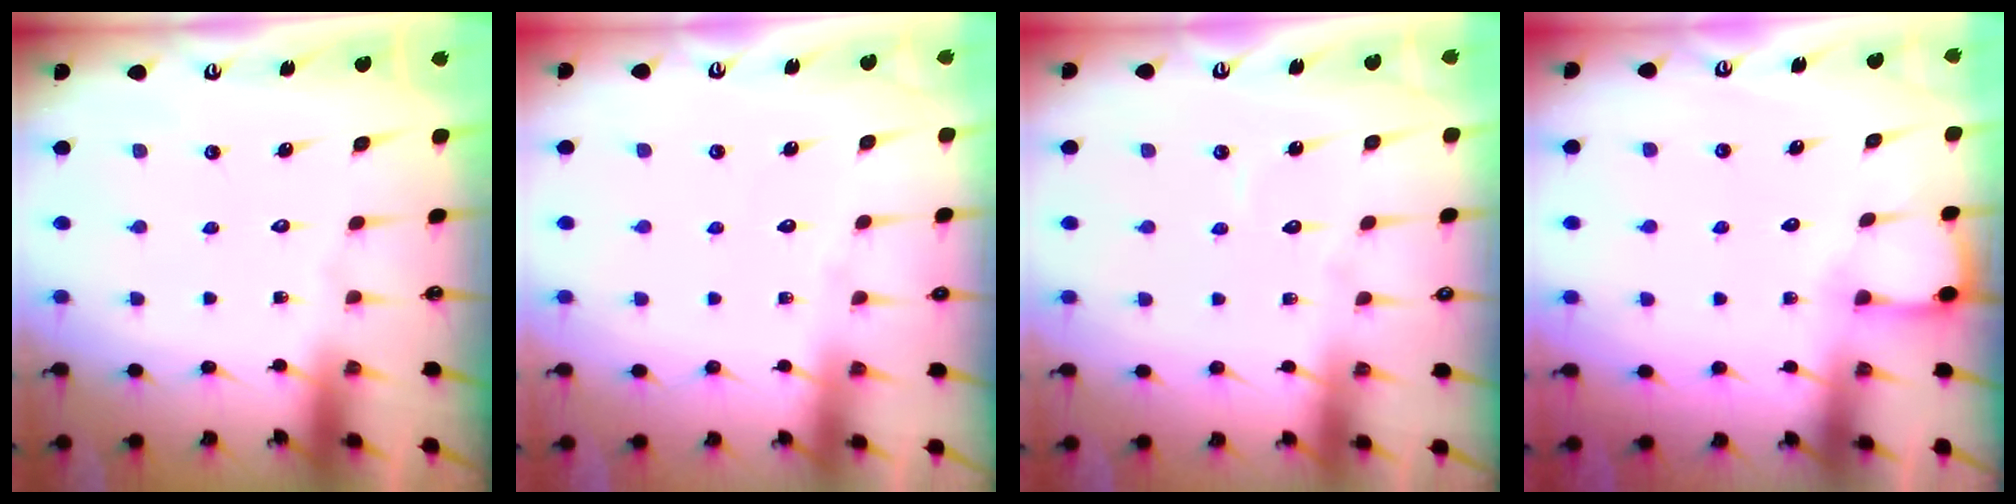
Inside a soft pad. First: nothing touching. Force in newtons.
{"total": 2.8, "press": 2.8, "slide": 0.4}
{"total": 3.1, "press": 3.1, "slide": 0.3}
{"total": 3.9, "press": 3.9, "slide": 0.4}